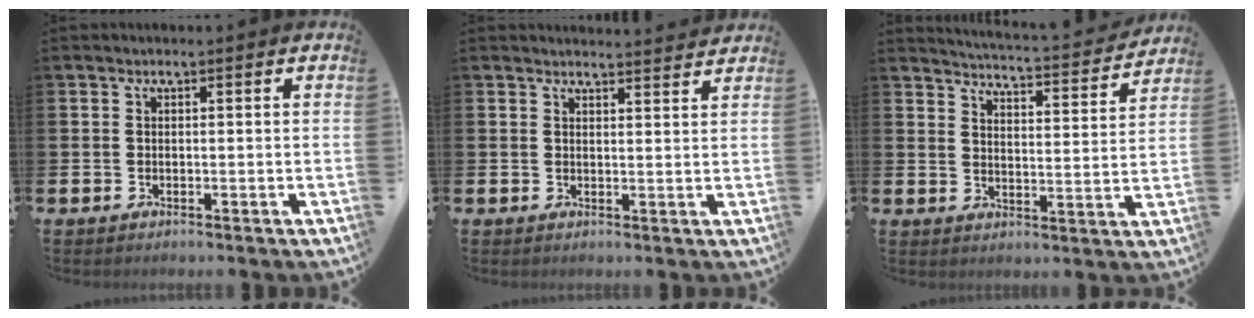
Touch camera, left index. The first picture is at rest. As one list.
[{"total": 2.7, "force": [2.7, 0.0, -0.1], "torque": [0.007, -0.019, 0.046]}, {"total": 4.5, "force": [4.4, -0.2, 0.6], "torque": [-0.027, -0.041, 0.071]}]